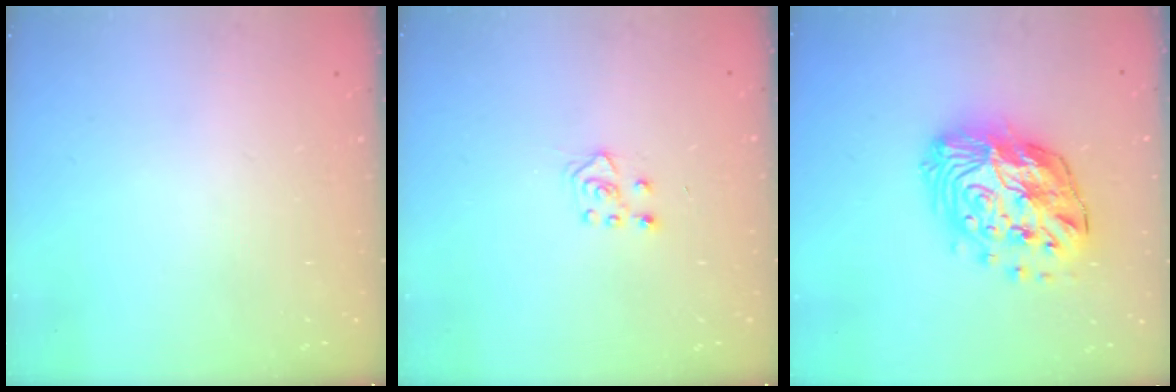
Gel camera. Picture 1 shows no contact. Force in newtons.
{"total": 5.2, "press": 5.2, "slide": 0.7}
{"total": 18.7, "press": 18.7, "slide": 1.0}